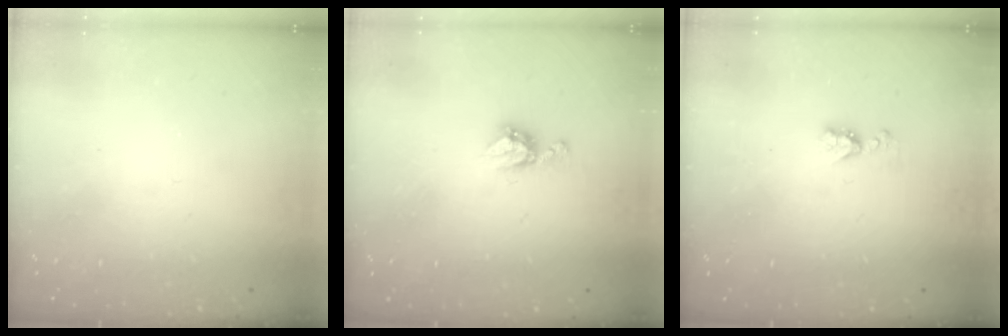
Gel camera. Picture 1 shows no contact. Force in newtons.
{"total": 6.1, "press": 6.1, "slide": 0.4}
{"total": 4.5, "press": 4.5, "slide": 0.5}